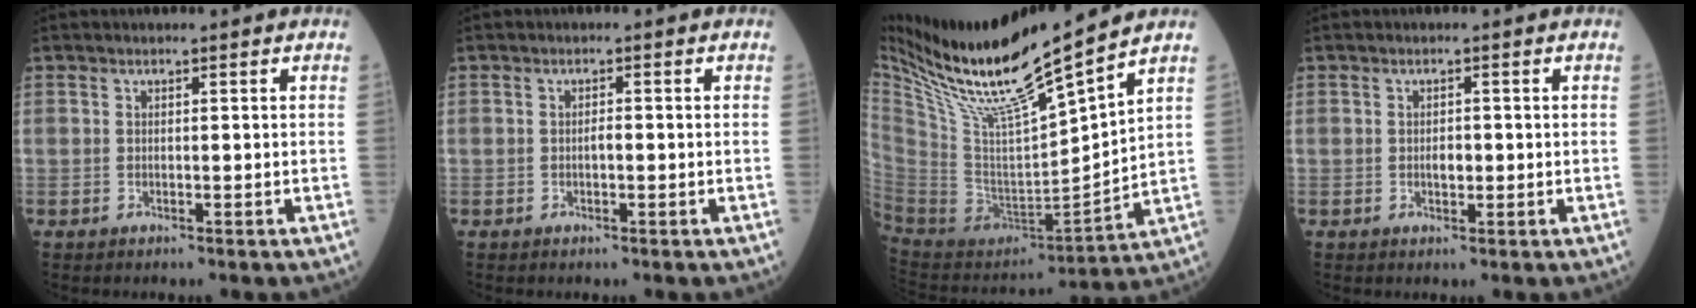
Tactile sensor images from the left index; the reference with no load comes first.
{"total": 1.0, "force": [-0.2, 0.3, 0.9], "torque": [-0.015, 0.002, -0.004]}
{"total": 19.0, "force": [14.8, -0.2, 12.0], "torque": [-0.219, -0.008, 0.283]}
{"total": 1.5, "force": [-0.2, 0.8, 1.2], "torque": [-0.021, 0.001, -0.001]}